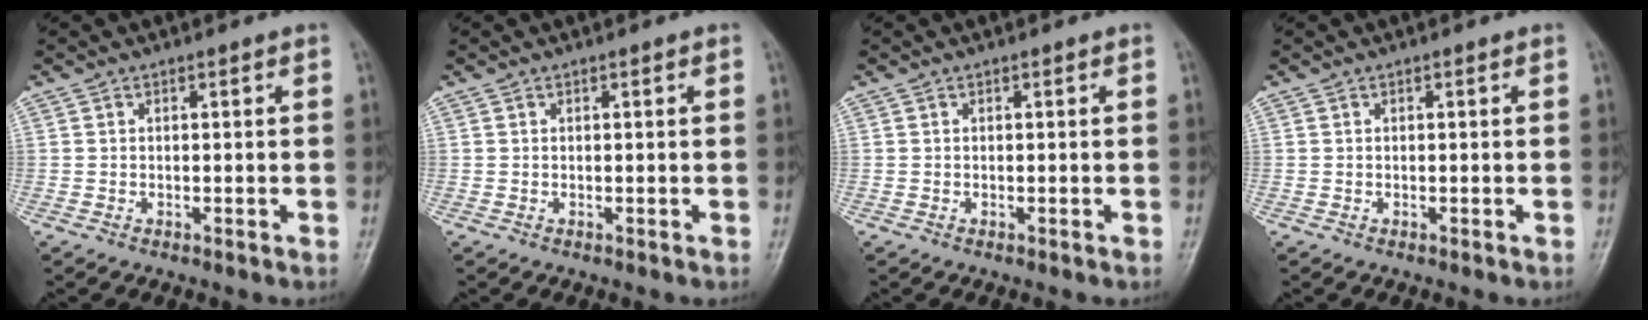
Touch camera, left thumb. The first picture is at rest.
{"total": 0.0}
{"total": 0.0}
{"total": 0.0}